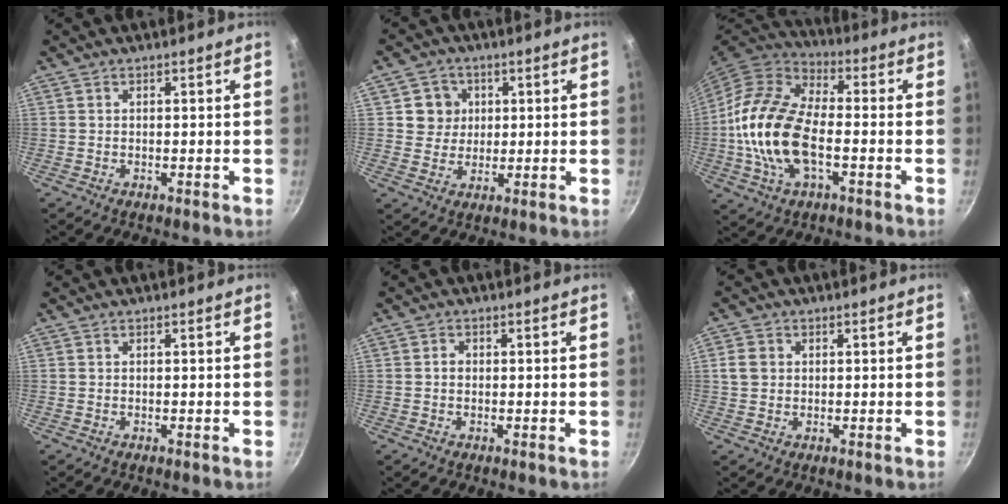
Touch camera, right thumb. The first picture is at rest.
{"total": 5.8, "force": [1.4, 5.5, 1.3], "torque": [0.018, 0.001, 0.022]}
{"total": 18.6, "force": [-2.9, 10.1, 15.4], "torque": [-0.287, 0.030, -0.066]}
{"total": 0.0}
{"total": 1.1, "force": [-0.1, 1.0, 0.6], "torque": [-0.009, 0.005, -0.004]}
{"total": 3.4, "force": [0.5, 2.9, 1.7], "torque": [-0.021, 0.006, 0.006]}